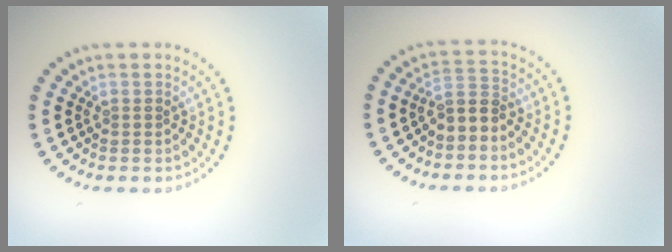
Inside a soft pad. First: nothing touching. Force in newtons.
{"total": 2.4, "press": 2.1, "slide": 1.3}